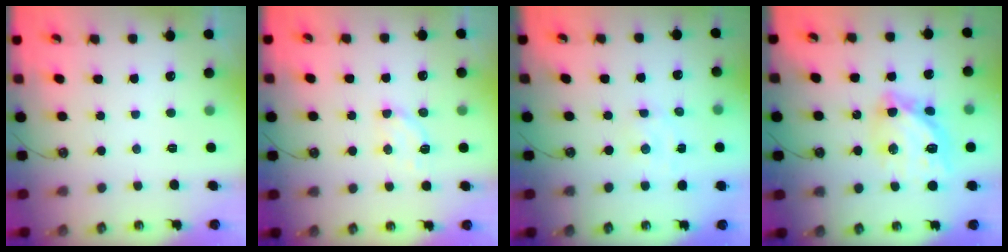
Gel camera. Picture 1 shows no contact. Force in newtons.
{"total": 6.5, "press": 6.4, "slide": 1.0}
{"total": 1.9, "press": 1.9, "slide": 0.3}
{"total": 13.2, "press": 13.1, "slide": 1.1}